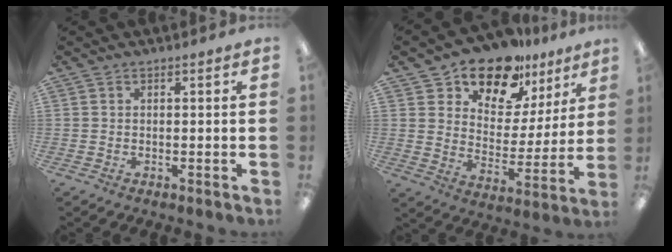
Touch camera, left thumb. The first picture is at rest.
{"total": 14.9, "force": [12.4, 7.1, 4.3], "torque": [-0.083, -0.098, 0.226]}